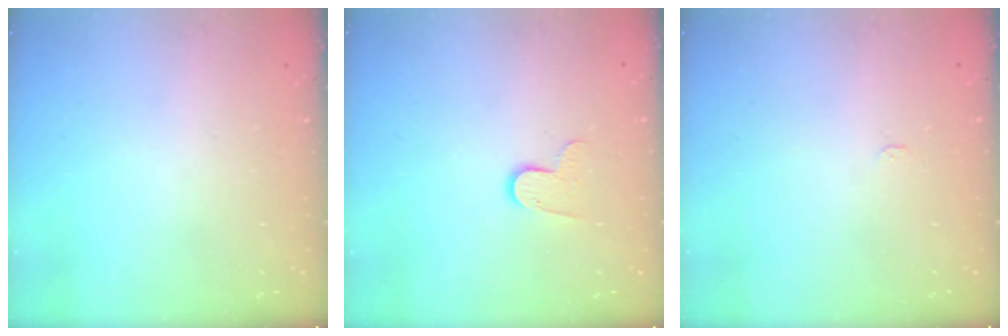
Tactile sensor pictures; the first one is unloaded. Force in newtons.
{"total": 7.2, "press": 7.2, "slide": 0.3}
{"total": 2.4, "press": 2.4, "slide": 0.3}